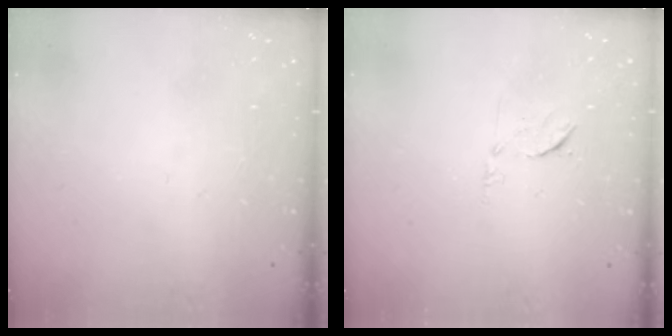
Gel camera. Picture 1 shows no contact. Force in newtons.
{"total": 6.6, "press": 6.5, "slide": 1.1}